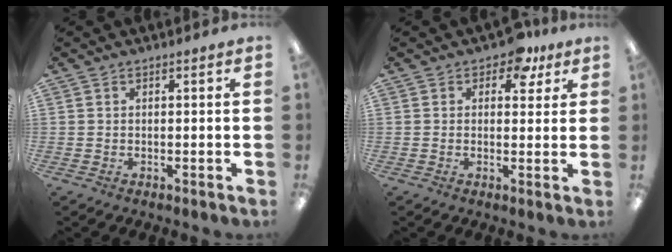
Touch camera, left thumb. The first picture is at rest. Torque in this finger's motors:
{"motor_torque": [0.28, 0.31, 0.67, -0.19, 0.04]}